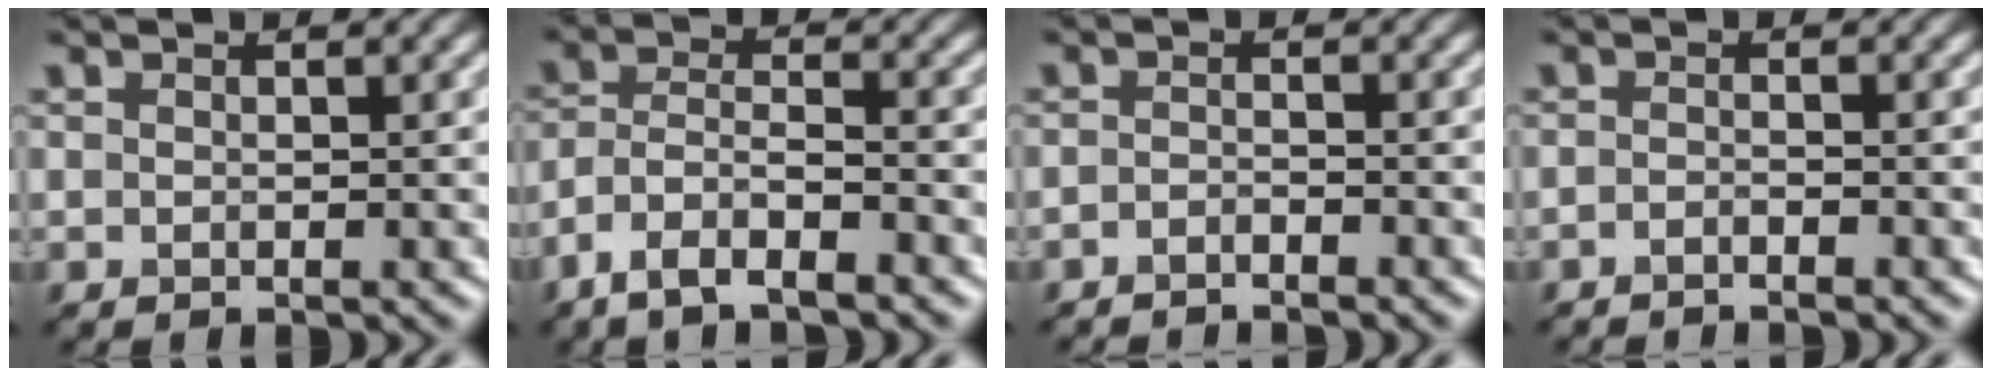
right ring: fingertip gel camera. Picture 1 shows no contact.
{"total": 4.7, "force": [-3.5, 1.4, 2.8], "torque": [-0.055, 0.001, -0.072]}
{"total": 1.5, "force": [-1.4, 0.2, 0.4], "torque": [-0.008, -0.004, -0.027]}
{"total": 1.2, "force": [-1.1, 0.2, 0.5], "torque": [-0.010, -0.005, -0.022]}